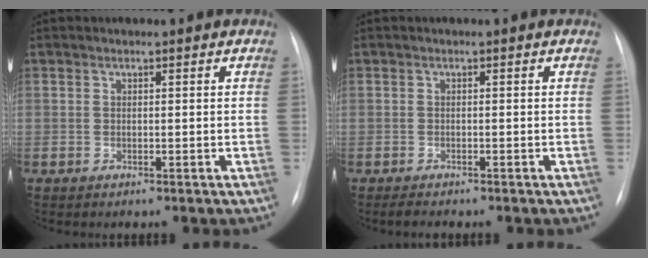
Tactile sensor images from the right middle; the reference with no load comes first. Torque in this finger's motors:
{"motor_torque": [-0.12, -0.12, 0.00, 0.00]}